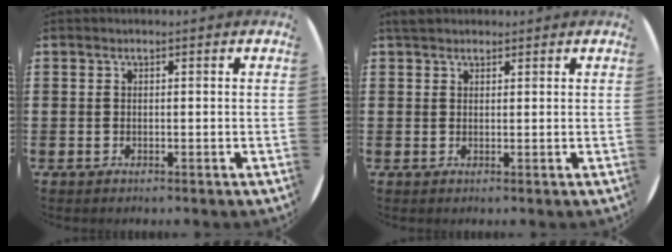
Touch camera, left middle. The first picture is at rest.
{"total": 1.7, "force": [1.4, 0.6, 0.5], "torque": [-0.012, 0.004, 0.028]}